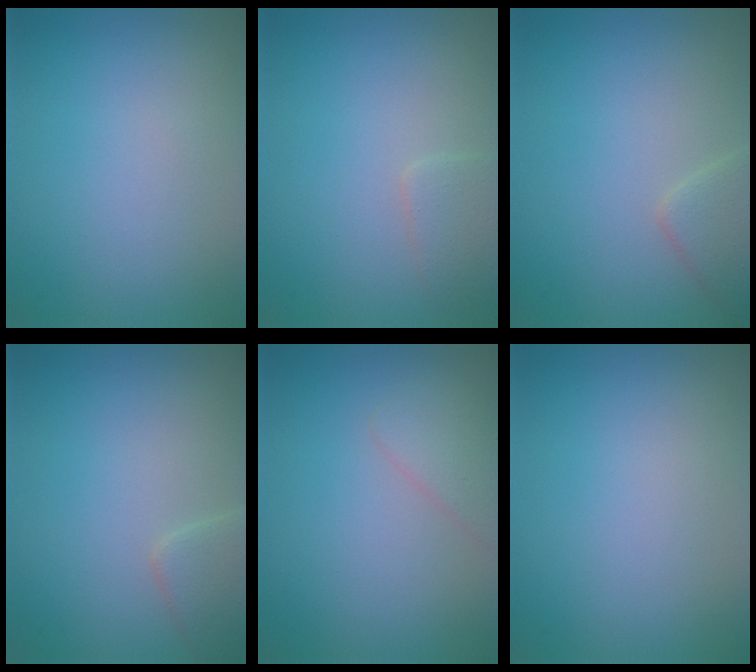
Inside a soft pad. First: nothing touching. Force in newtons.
{"total": 1.7, "press": 1.7, "slide": 0.1}
{"total": 2.4, "press": 2.4, "slide": 0.1}
{"total": 2.3, "press": 2.3, "slide": 0.2}
{"total": 1.6, "press": 1.6, "slide": 0.0}
{"total": 0.0}